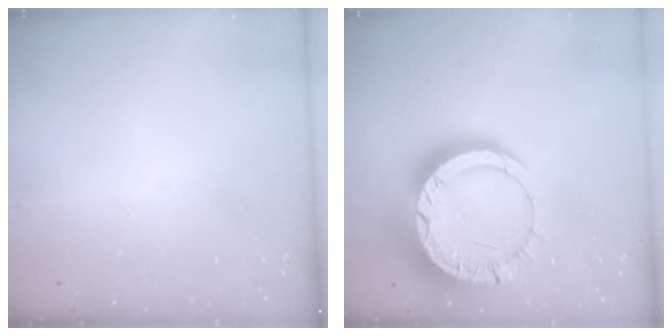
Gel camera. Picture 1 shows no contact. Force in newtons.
{"total": 18.7, "press": 18.6, "slide": 1.9}